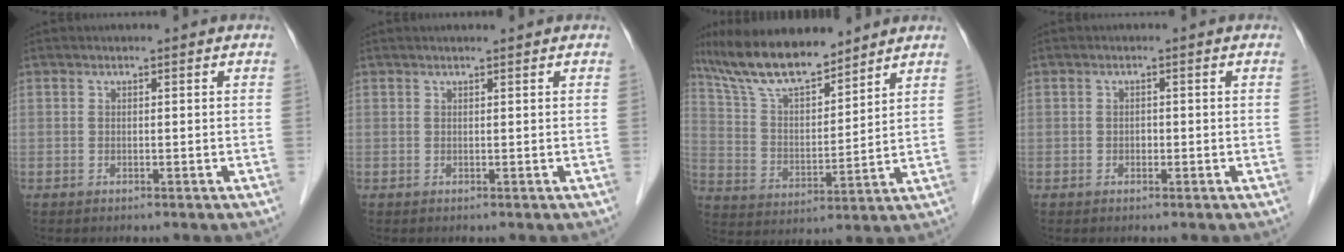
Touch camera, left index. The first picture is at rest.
{"total": 0.5, "force": [0.5, 0.0, 0.1], "torque": [-0.005, 0.002, 0.009]}
{"total": 9.6, "force": [7.9, 2.2, 4.9], "torque": [-0.099, 0.010, 0.150]}
{"total": 0.9, "force": [-0.4, 0.6, 0.4], "torque": [-0.006, -0.001, -0.009]}